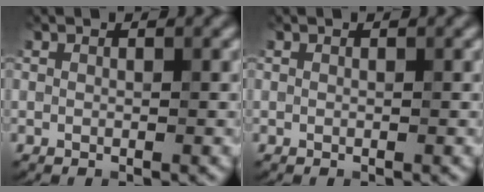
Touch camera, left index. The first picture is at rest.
{"total": 0.0}